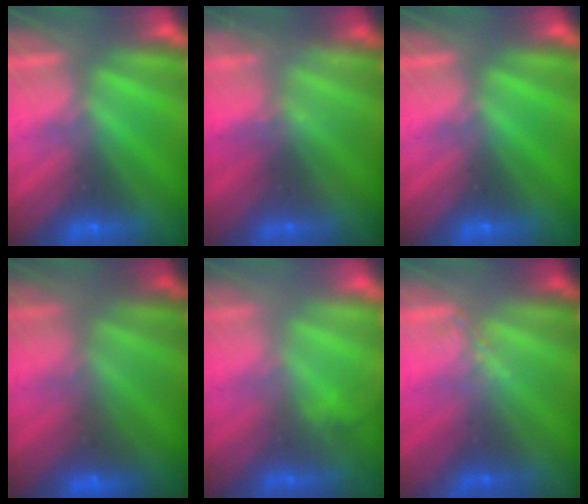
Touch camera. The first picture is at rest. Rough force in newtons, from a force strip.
{"total": 2.3}
{"total": 0.0}
{"total": 2.4}
{"total": 2.9}
{"total": 1.3}